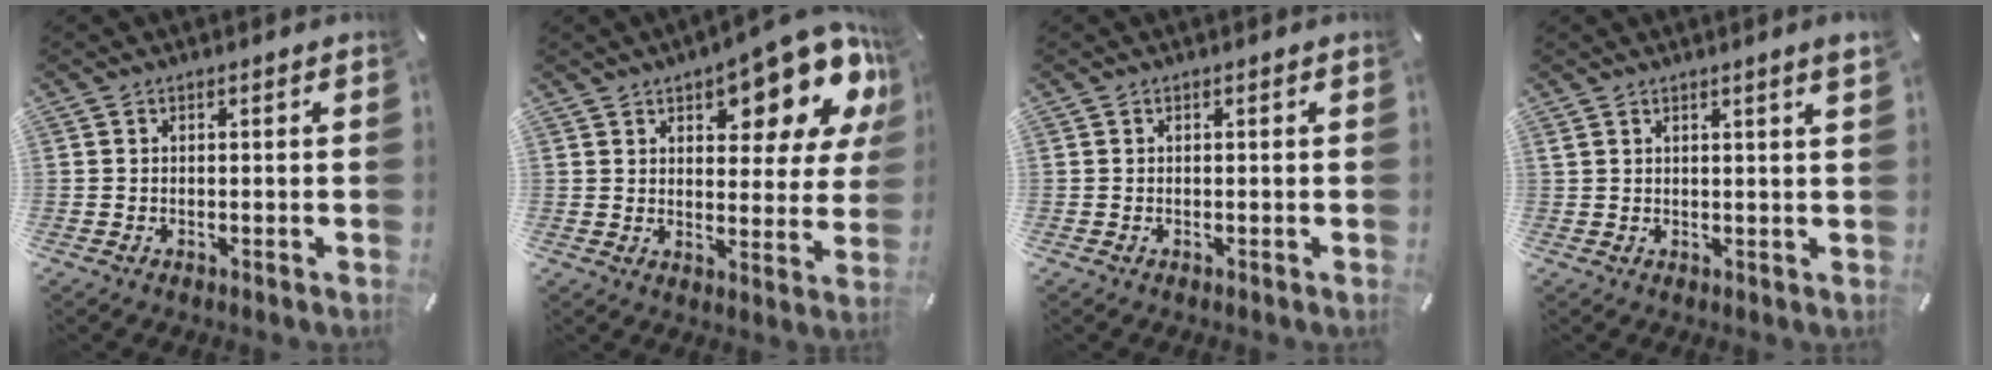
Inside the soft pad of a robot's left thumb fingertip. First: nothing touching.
{"total": 16.0, "force": [9.7, 6.8, 10.8], "torque": [-0.124, -0.073, 0.158]}
{"total": 0.0}
{"total": 2.5, "force": [1.5, -0.1, 1.9], "torque": [-0.038, -0.003, 0.027]}